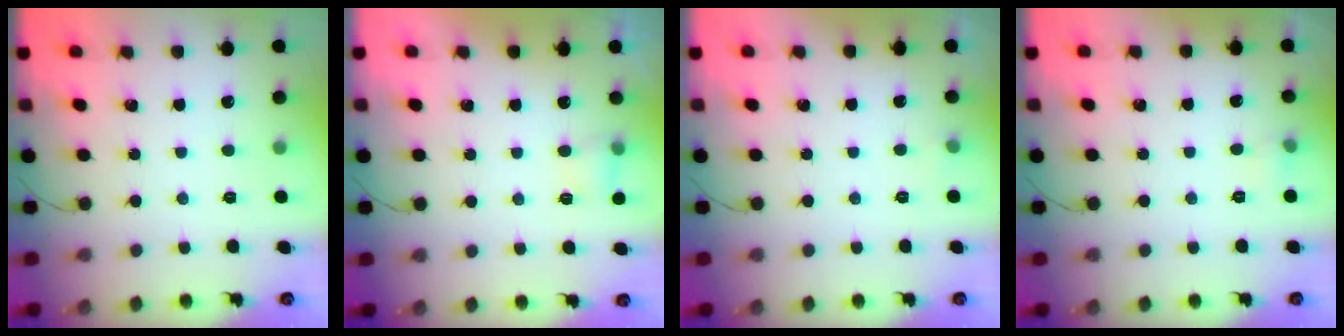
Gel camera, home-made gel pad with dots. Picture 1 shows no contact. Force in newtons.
{"total": 4.1, "press": 3.9, "slide": 1.3}
{"total": 2.9, "press": 2.6, "slide": 1.2}
{"total": 3.5, "press": 3.2, "slide": 1.4}